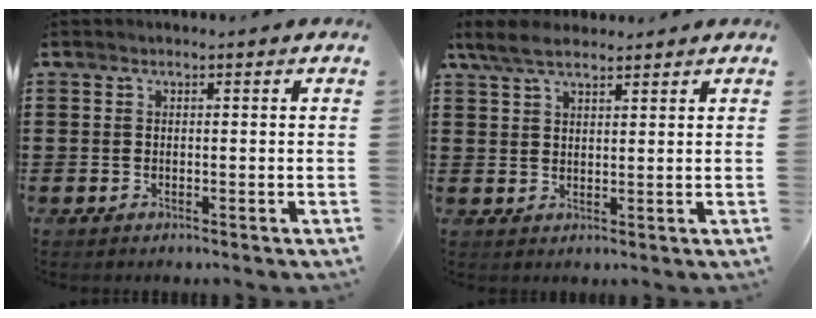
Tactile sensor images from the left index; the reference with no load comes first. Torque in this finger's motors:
{"motor_torque": [2.14, 0.00, 0.50, 0.13]}